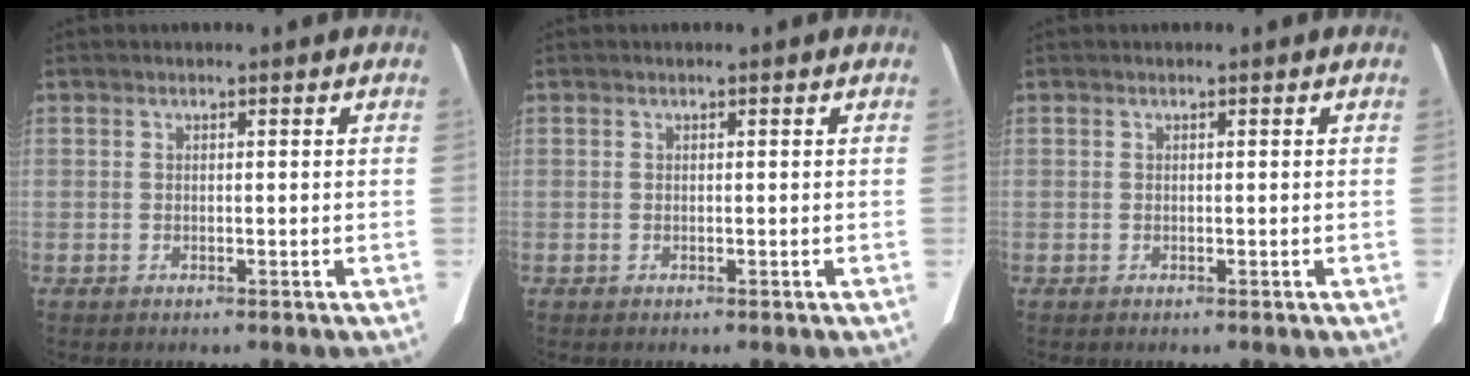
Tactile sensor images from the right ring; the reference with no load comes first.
{"total": 0.0}
{"total": 0.0}